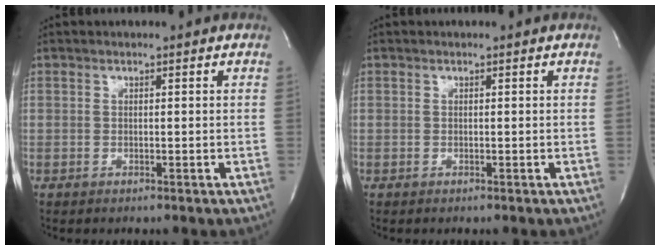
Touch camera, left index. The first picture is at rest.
{"total": 0.0}